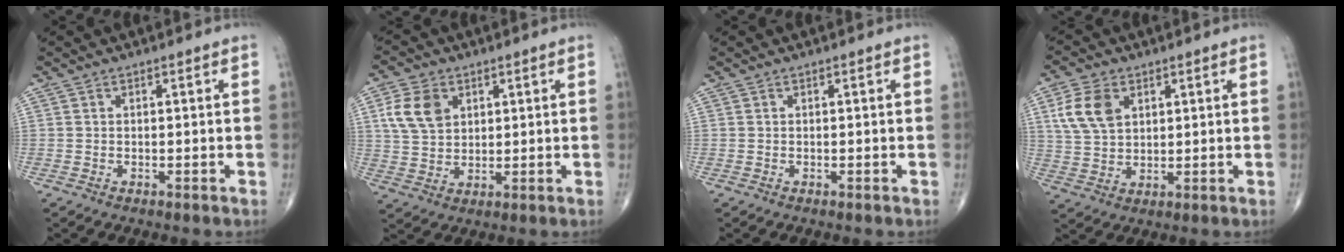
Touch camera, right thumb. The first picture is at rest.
{"total": 8.2, "force": [2.9, 5.9, 4.9], "torque": [-0.081, -0.006, 0.059]}
{"total": 0.0}
{"total": 8.5, "force": [3.2, 5.6, 5.5], "torque": [-0.102, -0.006, 0.065]}